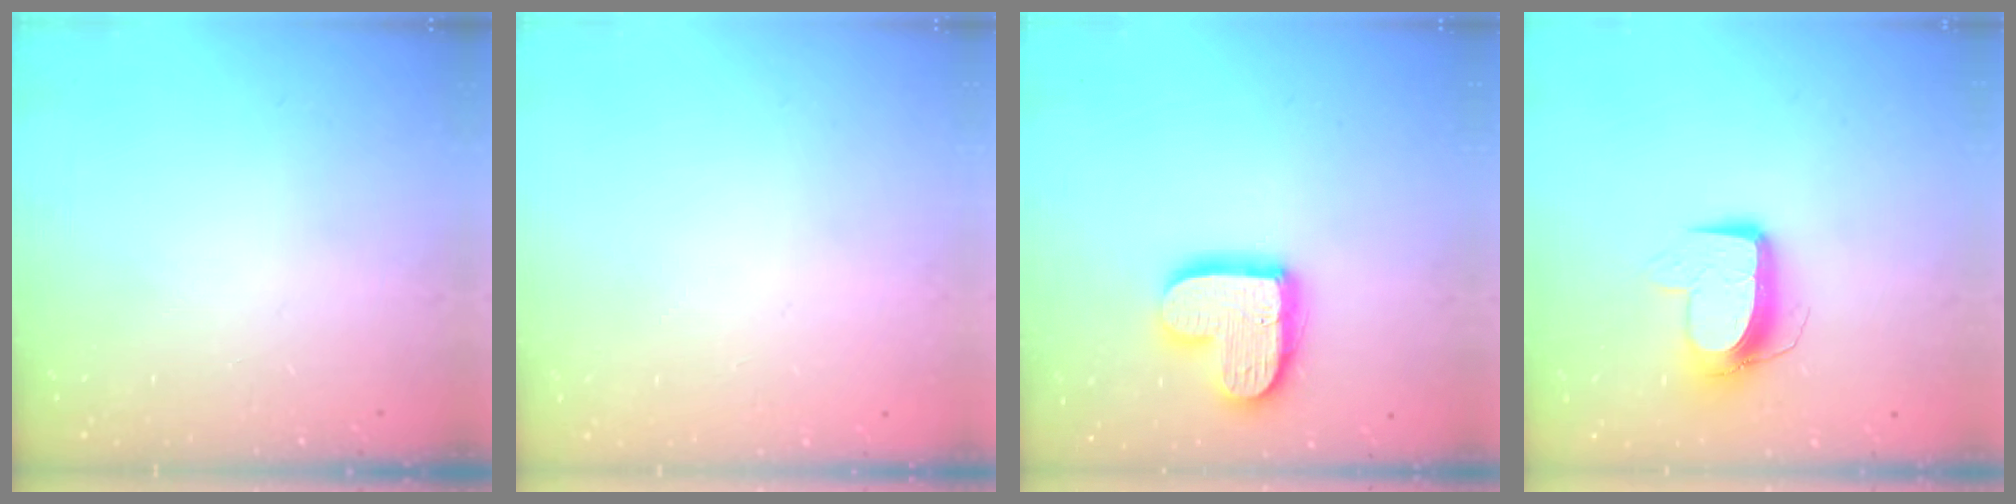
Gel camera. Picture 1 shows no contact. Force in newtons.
{"total": 0.7, "press": 0.6, "slide": 0.3}
{"total": 14.9, "press": 14.9, "slide": 1.1}
{"total": 10.2, "press": 10.2, "slide": 0.6}